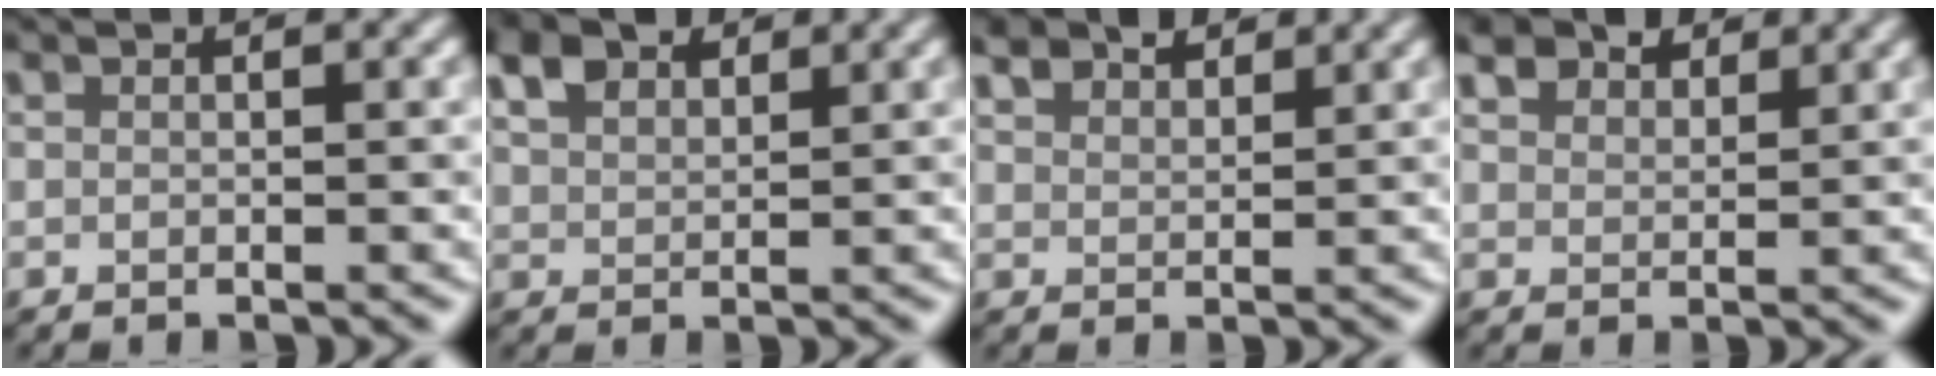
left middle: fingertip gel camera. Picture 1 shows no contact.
{"total": 4.0, "force": [2.6, 2.3, 1.9], "torque": [-0.047, 0.011, 0.051]}
{"total": 3.4, "force": [2.9, 1.4, 1.2], "torque": [-0.030, 0.010, 0.051]}
{"total": 4.7, "force": [3.9, 2.1, 1.6], "torque": [-0.039, 0.003, 0.069]}